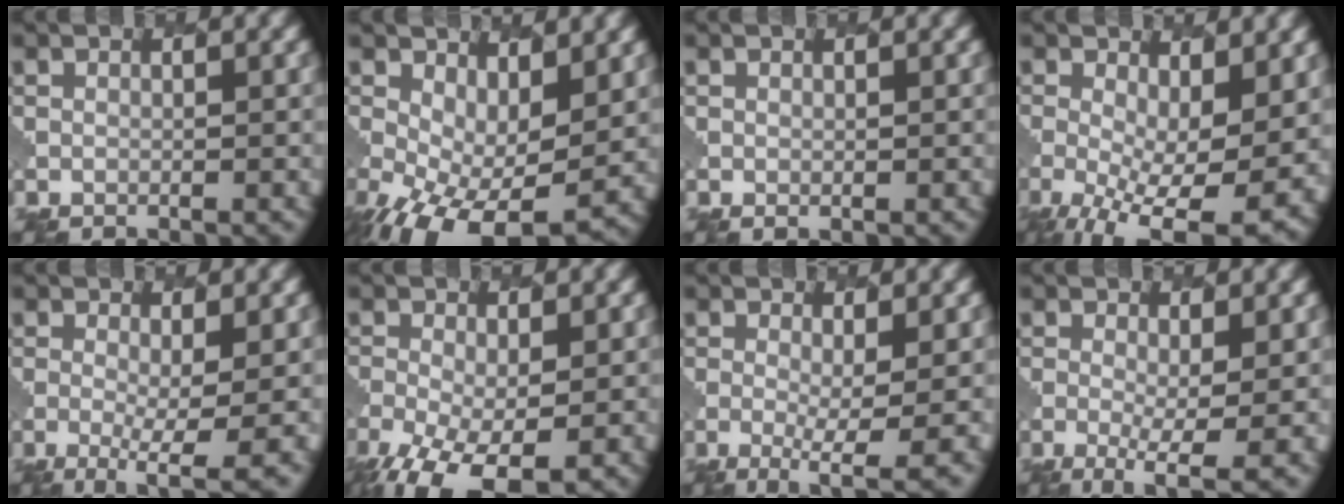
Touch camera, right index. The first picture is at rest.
{"total": 8.8, "force": [-1.6, 4.6, 7.4], "torque": [-0.147, -0.019, -0.021]}
{"total": 0.6, "force": [0.5, 0.2, 0.3], "torque": [-0.008, -0.004, 0.005]}
{"total": 10.2, "force": [-1.7, 4.6, 8.9], "torque": [-0.163, -0.029, -0.018]}
{"total": 5.6, "force": [-1.1, 1.3, 5.4], "torque": [-0.088, -0.013, -0.016]}
{"total": 8.5, "force": [-3.7, 4.1, 6.5], "torque": [-0.143, -0.040, -0.058]}
{"total": 5.0, "force": [-0.7, 1.1, 4.8], "torque": [-0.082, -0.012, -0.011]}
{"total": 5.3, "force": [-0.9, 1.3, 5.1], "torque": [-0.093, -0.014, -0.012]}